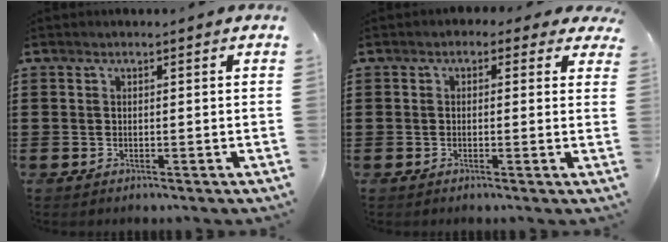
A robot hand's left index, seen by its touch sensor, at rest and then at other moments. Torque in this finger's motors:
{"motor_torque": [2.14, 0.00, 0.64, -0.01]}